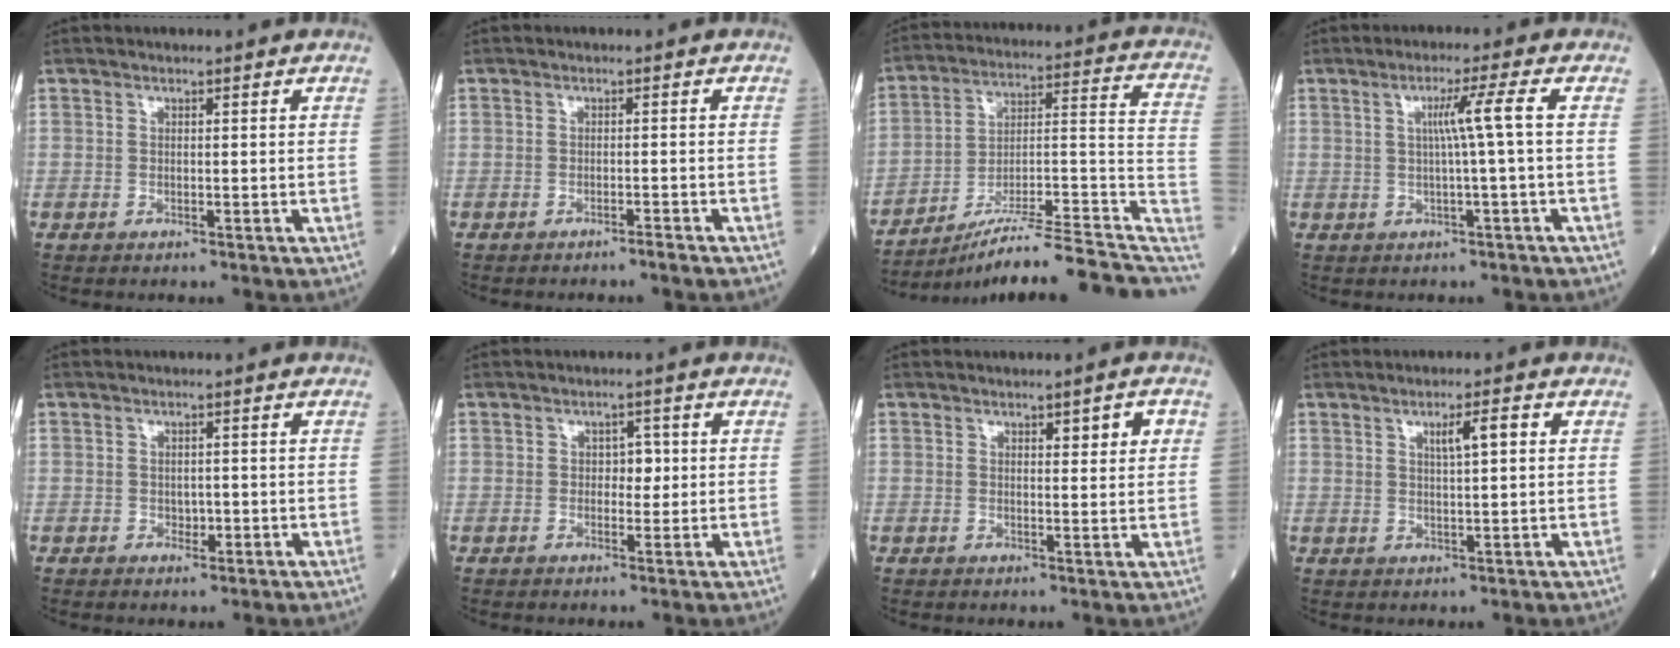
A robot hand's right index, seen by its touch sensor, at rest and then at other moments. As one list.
[{"total": 1.6, "force": [-1.4, -0.3, 0.7], "torque": [-0.013, 0.001, -0.018]}, {"total": 19.9, "force": [-16.2, 1.3, 11.4], "torque": [-0.123, 0.033, -0.250]}, {"total": 4.3, "force": [0.3, -1.3, 4.1], "torque": [-0.074, 0.006, 0.007]}, {"total": 1.4, "force": [-0.3, 1.0, 0.8], "torque": [-0.007, 0.002, -0.002]}, {"total": 2.4, "force": [0.2, 1.5, 1.8], "torque": [-0.018, 0.004, 0.001]}, {"total": 3.1, "force": [1.3, 0.8, 2.7], "torque": [-0.035, 0.002, 0.018]}, {"total": 3.6, "force": [1.3, 0.3, 3.3], "torque": [-0.055, 0.005, 0.022]}]